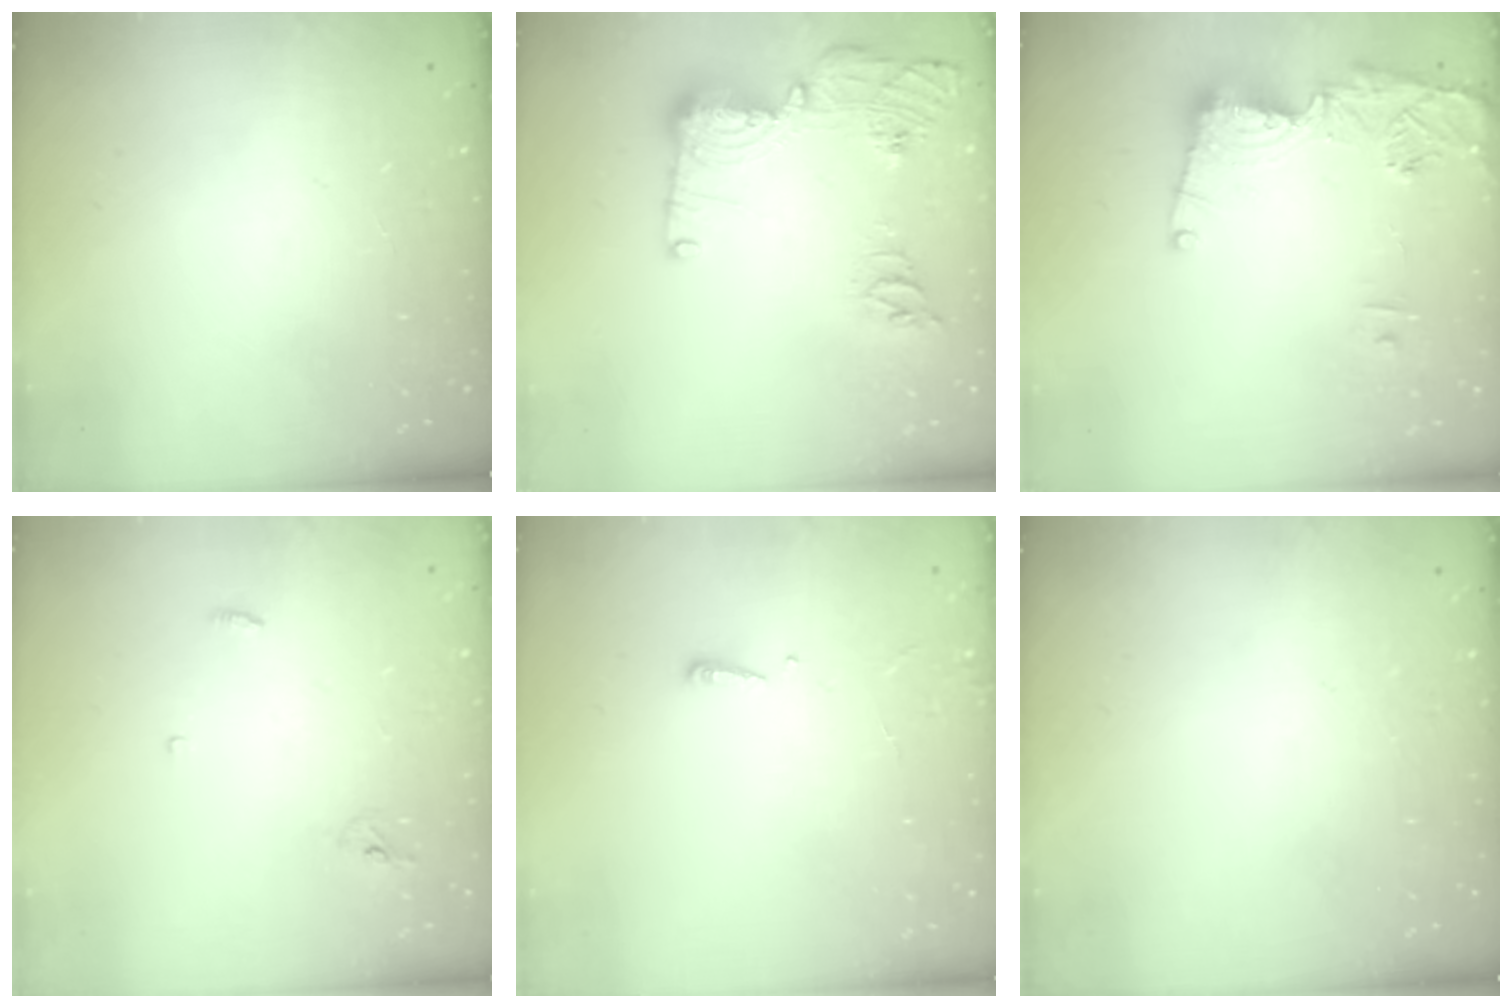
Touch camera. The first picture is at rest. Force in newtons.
{"total": 15.8, "press": 15.7, "slide": 1.8}
{"total": 13.6, "press": 13.5, "slide": 1.8}
{"total": 2.9, "press": 2.9, "slide": 0.2}
{"total": 2.4, "press": 2.4, "slide": 0.2}
{"total": 0.0}